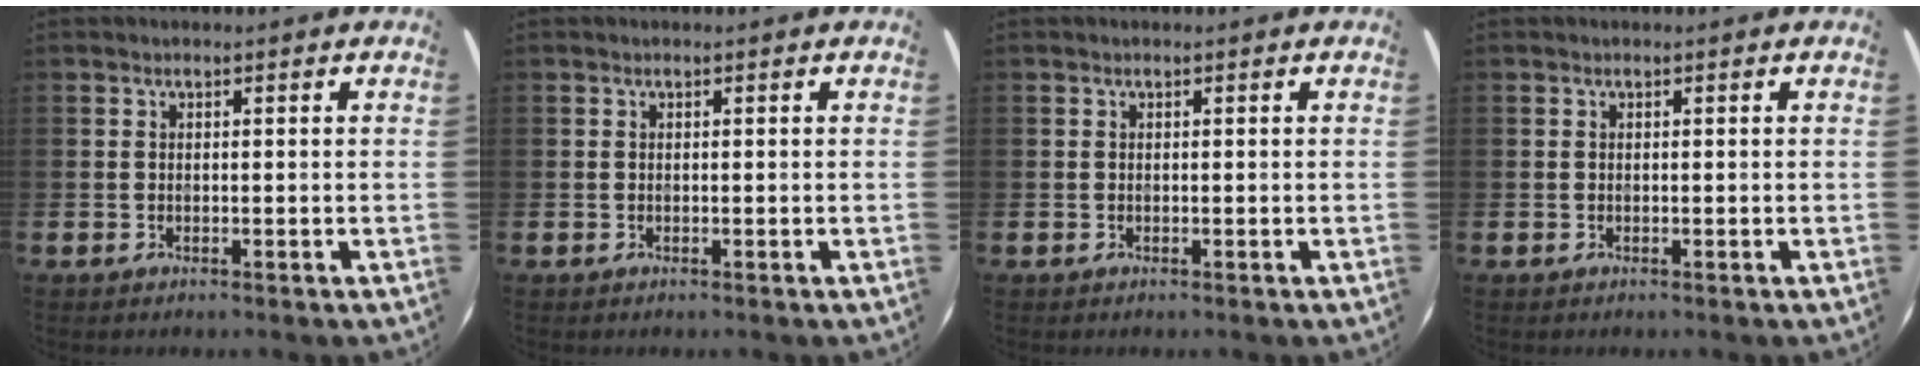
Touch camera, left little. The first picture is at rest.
{"total": 0.0}
{"total": 0.0}
{"total": 0.0}